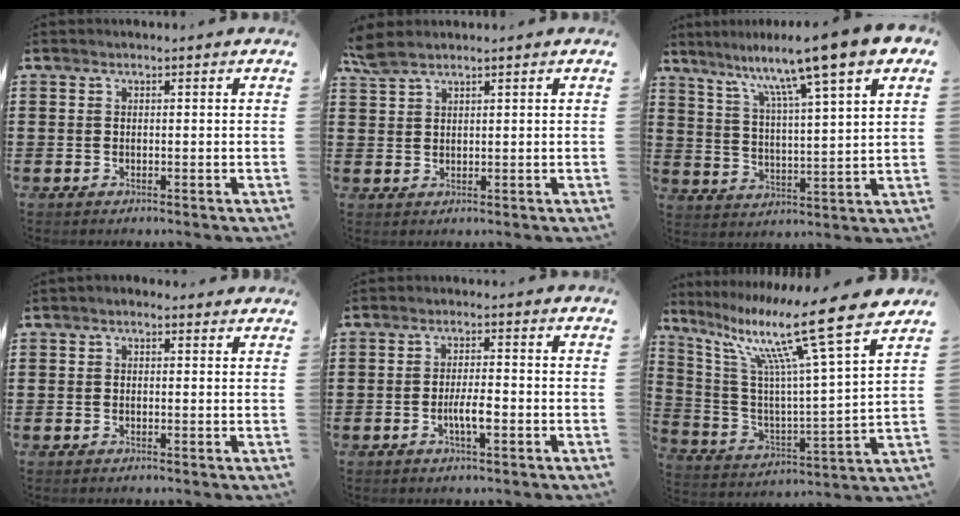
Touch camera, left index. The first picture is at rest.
{"total": 2.7, "force": [2.2, 0.8, 1.4], "torque": [-0.034, 0.003, 0.041]}
{"total": 10.4, "force": [8.2, -0.7, 6.3], "torque": [-0.137, -0.054, 0.126]}
{"total": 0.9, "force": [0.3, 0.6, 0.6], "torque": [-0.013, 0.007, 0.005]}
{"total": 3.9, "force": [-1.1, 0.9, 3.7], "torque": [-0.070, 0.000, -0.021]}
{"total": 15.8, "force": [11.4, 0.8, 10.9], "torque": [-0.220, -0.076, 0.177]}